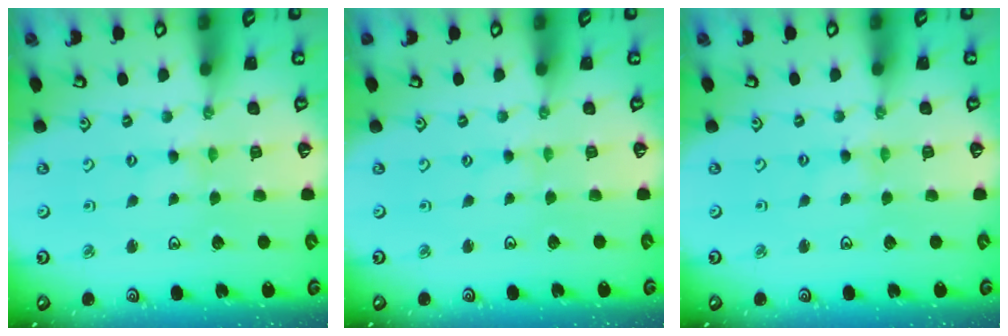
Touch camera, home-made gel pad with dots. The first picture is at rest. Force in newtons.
{"total": 0.0}
{"total": 0.0}